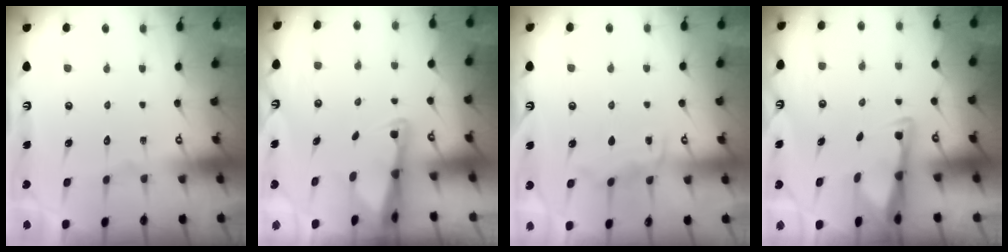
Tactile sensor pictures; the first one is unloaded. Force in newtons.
{"total": 2.6, "press": 2.6, "slide": 0.5}
{"total": 6.6, "press": 6.5, "slide": 0.8}
{"total": 3.2, "press": 3.2, "slide": 0.4}